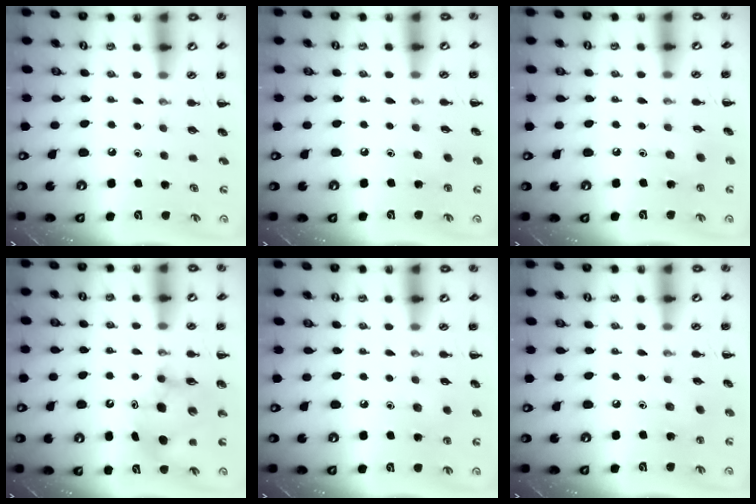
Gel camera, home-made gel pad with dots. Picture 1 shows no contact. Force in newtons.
{"total": 3.1, "press": 3.0, "slide": 1.0}
{"total": 2.9, "press": 2.8, "slide": 1.0}
{"total": 8.7, "press": 8.3, "slide": 2.6}
{"total": 4.2, "press": 4.0, "slide": 1.3}
{"total": 6.7, "press": 6.6, "slide": 1.4}